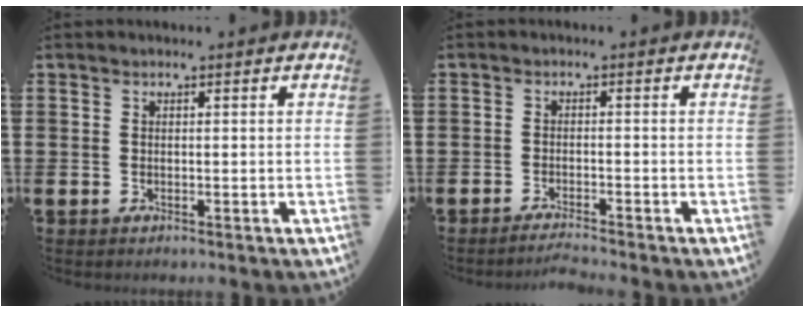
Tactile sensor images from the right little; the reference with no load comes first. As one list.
[{"total": 1.7, "force": [-1.6, -0.2, 0.6], "torque": [-0.009, 0.002, -0.032]}]